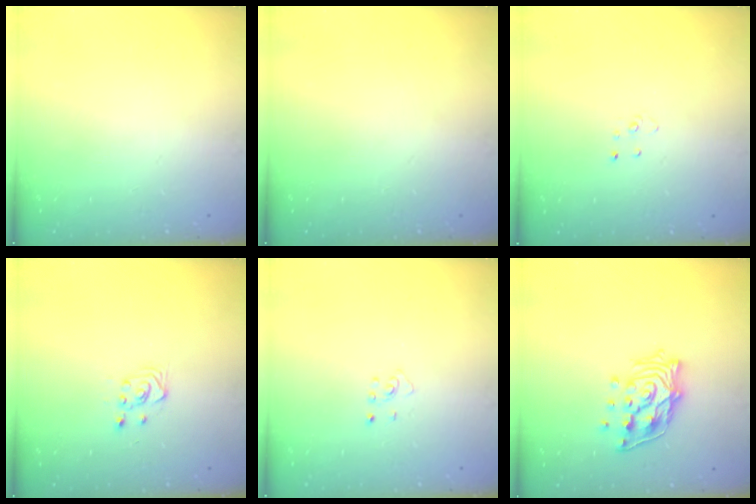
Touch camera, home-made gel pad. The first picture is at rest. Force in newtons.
{"total": 0.0}
{"total": 2.9, "press": 2.9, "slide": 0.2}
{"total": 3.0, "press": 2.8, "slide": 1.0}
{"total": 2.7, "press": 2.7, "slide": 0.5}
{"total": 13.8, "press": 13.7, "slide": 1.6}